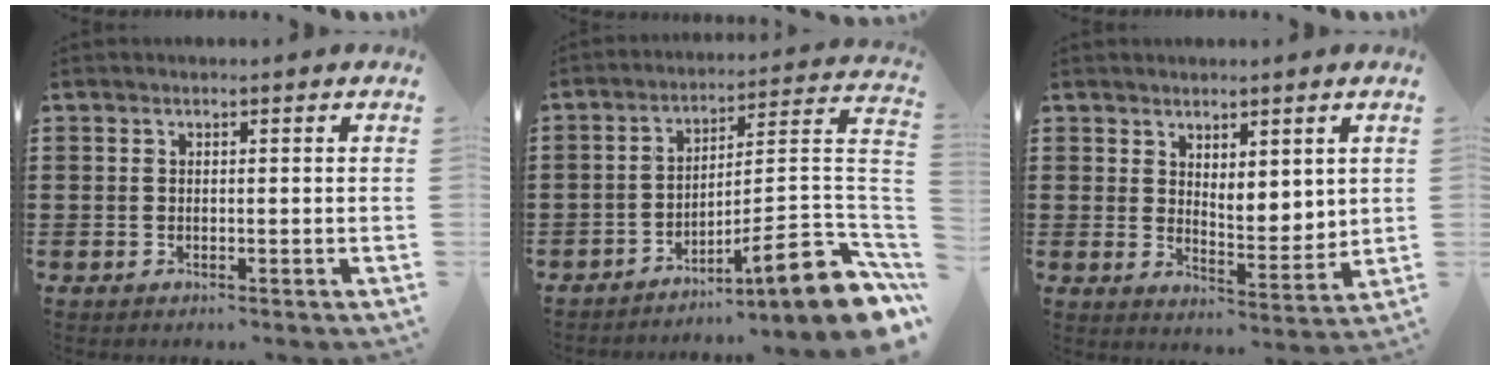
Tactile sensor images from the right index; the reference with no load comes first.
{"total": 11.1, "force": [-6.1, 1.4, 9.1], "torque": [-0.128, -0.009, -0.113]}
{"total": 3.9, "force": [3.4, 1.6, 0.8], "torque": [-0.019, -0.013, 0.063]}